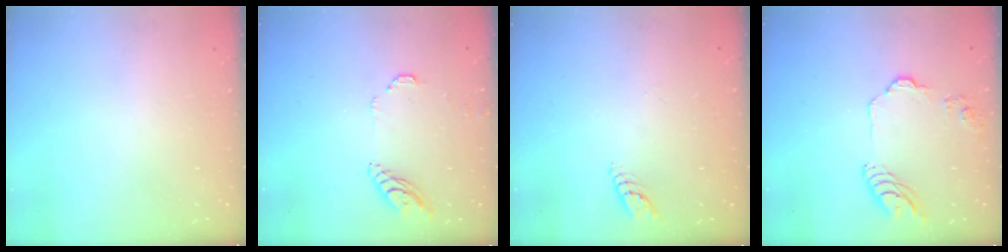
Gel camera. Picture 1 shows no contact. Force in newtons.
{"total": 8.9, "press": 8.9, "slide": 0.9}
{"total": 3.8, "press": 3.8, "slide": 0.3}
{"total": 11.4, "press": 11.3, "slide": 1.6}